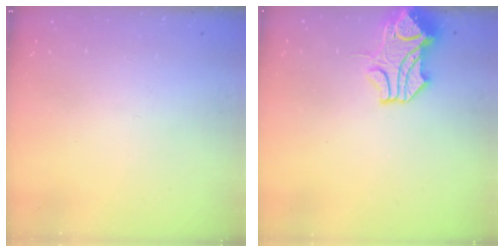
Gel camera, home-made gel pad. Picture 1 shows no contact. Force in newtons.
{"total": 1.6, "press": 1.1, "slide": 1.2}